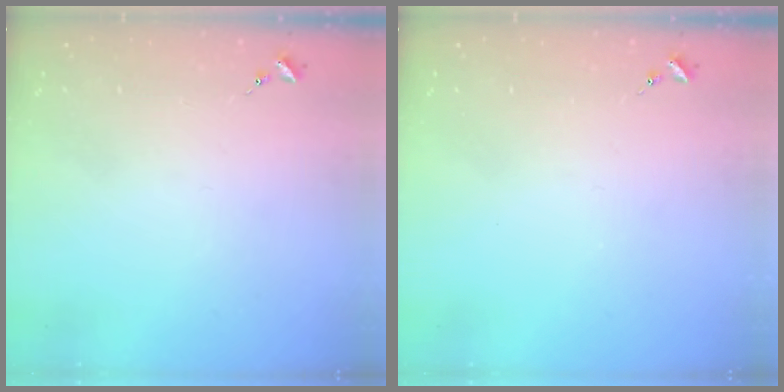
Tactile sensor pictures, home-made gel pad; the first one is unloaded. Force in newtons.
{"total": 0.0}